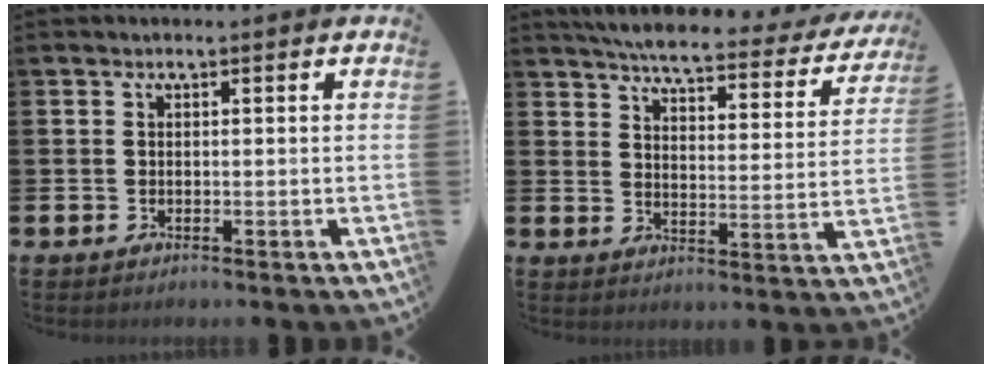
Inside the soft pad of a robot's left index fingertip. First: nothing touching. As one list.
[{"total": 5.5, "force": [5.0, 0.8, 2.0], "torque": [-0.052, -0.040, 0.078]}]